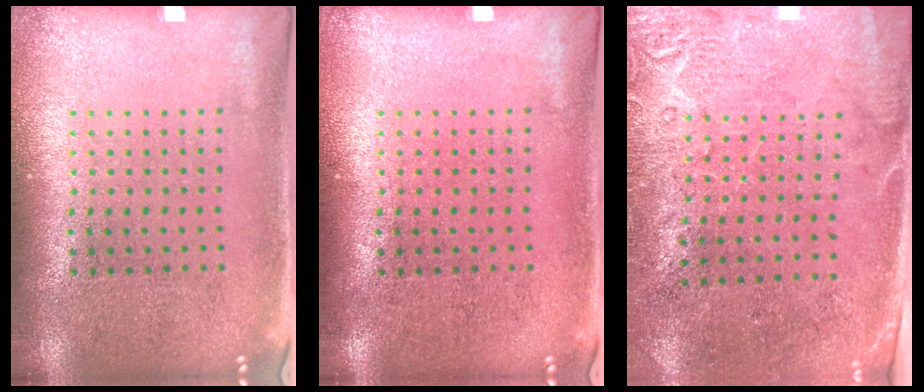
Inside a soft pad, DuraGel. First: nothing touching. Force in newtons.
{"total": 0.0}
{"total": 2.8, "press": 2.4, "slide": 1.4}